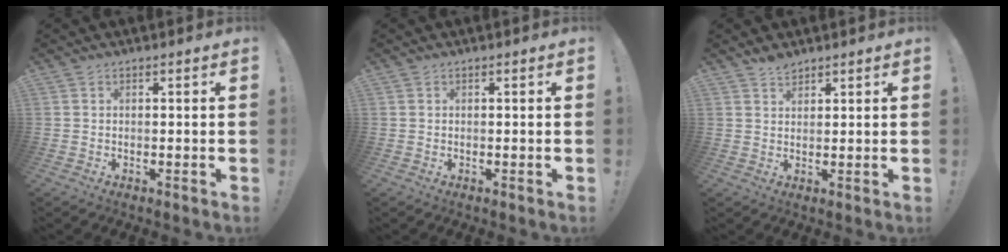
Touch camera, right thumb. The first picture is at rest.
{"total": 0.0}
{"total": 2.7, "force": [2.4, 1.2, 0.6], "torque": [-0.003, -0.017, 0.043]}